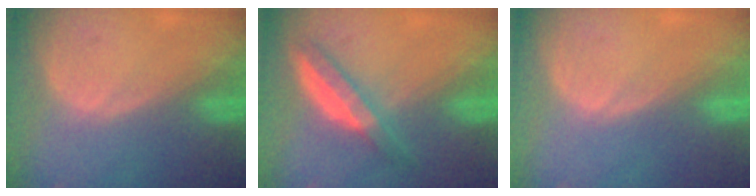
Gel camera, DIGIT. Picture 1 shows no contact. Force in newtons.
{"total": 5.7, "press": 5.2, "slide": 2.5}
{"total": 0.0}